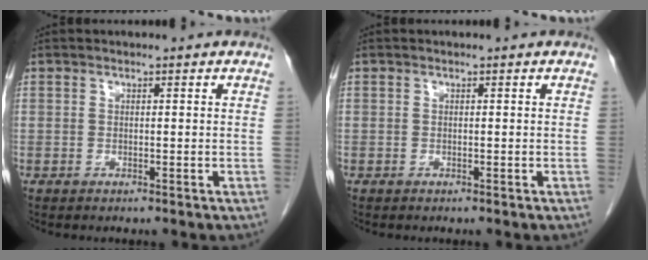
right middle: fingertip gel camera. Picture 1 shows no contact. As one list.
[{"total": 0.0}]